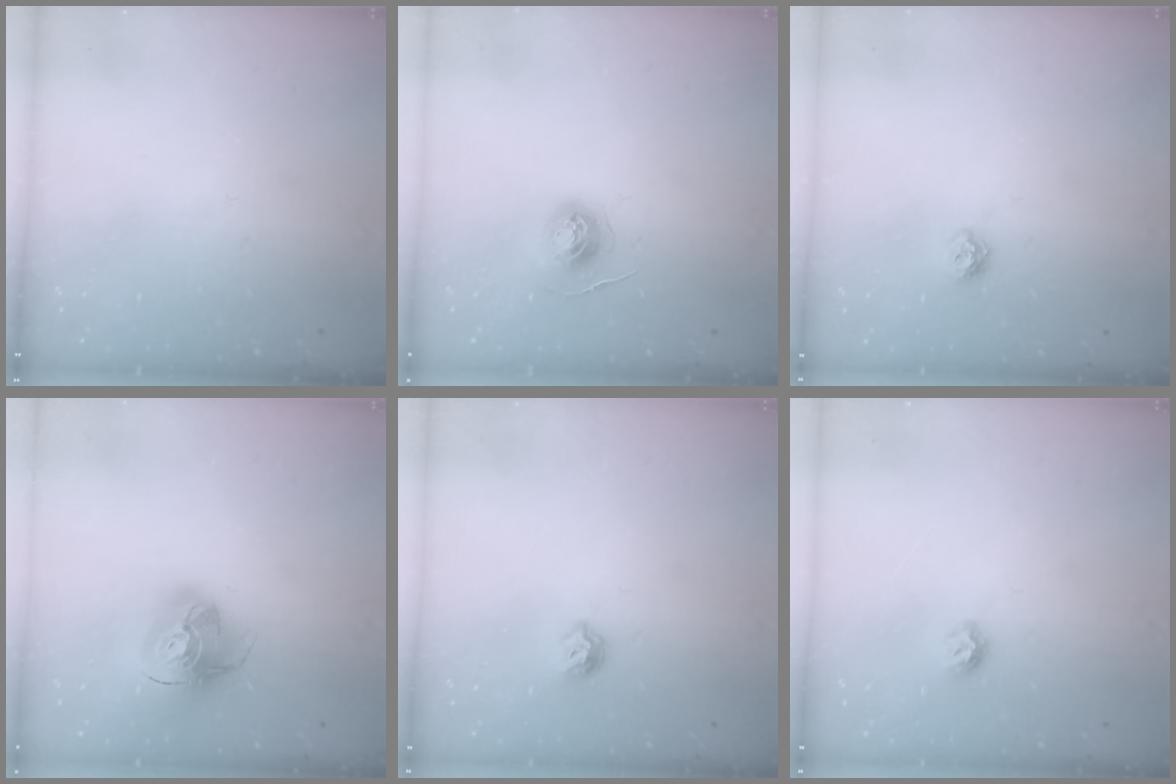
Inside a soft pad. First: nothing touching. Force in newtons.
{"total": 5.7, "press": 5.7, "slide": 0.5}
{"total": 6.8, "press": 6.7, "slide": 1.0}
{"total": 14.4, "press": 14.3, "slide": 1.8}
{"total": 6.0, "press": 5.9, "slide": 0.8}
{"total": 6.0, "press": 5.9, "slide": 0.8}